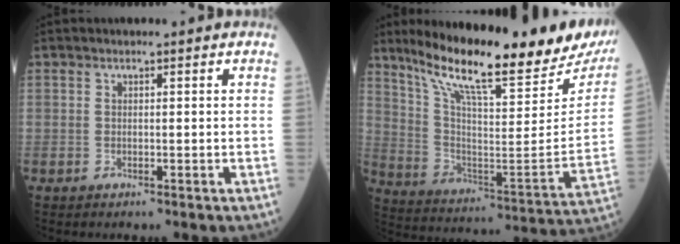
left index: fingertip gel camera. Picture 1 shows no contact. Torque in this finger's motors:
{"motor_torque": [0.18, -0.61, 0.77, 0.21]}